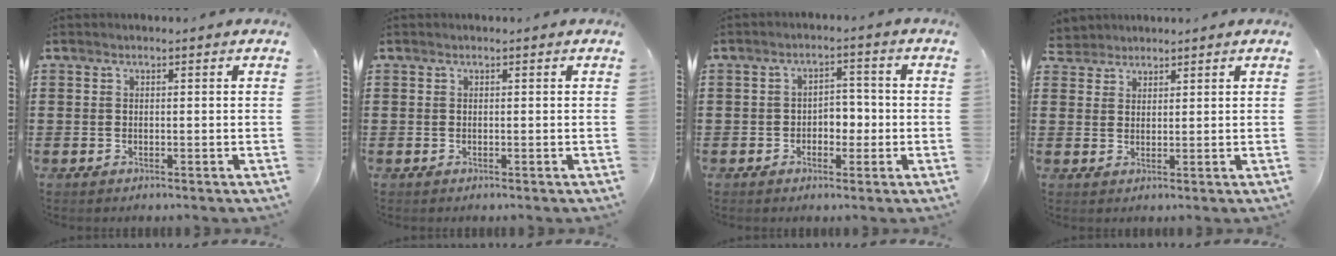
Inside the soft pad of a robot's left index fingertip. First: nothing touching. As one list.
[{"total": 0.0}, {"total": 3.4, "force": [-1.2, 2.3, 2.2], "torque": [-0.040, 0.004, -0.030]}, {"total": 2.3, "force": [2.1, 0.9, -0.3], "torque": [-0.003, 0.004, 0.041]}]